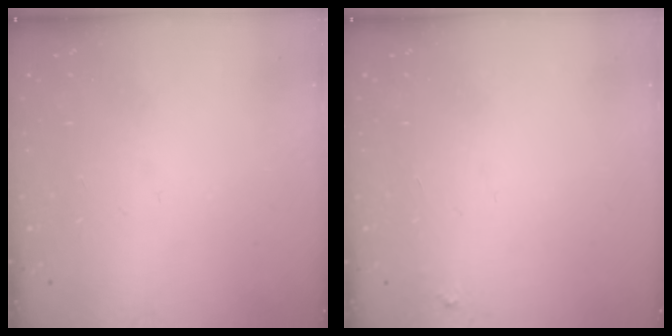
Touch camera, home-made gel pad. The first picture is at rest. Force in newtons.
{"total": 2.3, "press": 2.3, "slide": 0.2}